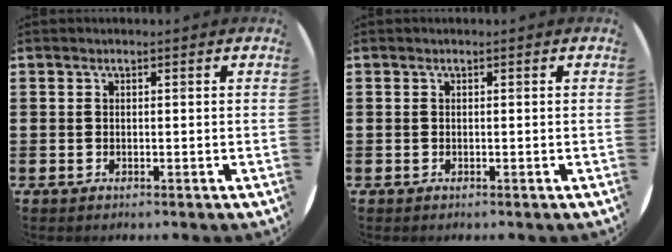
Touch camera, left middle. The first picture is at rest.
{"total": 0.0}